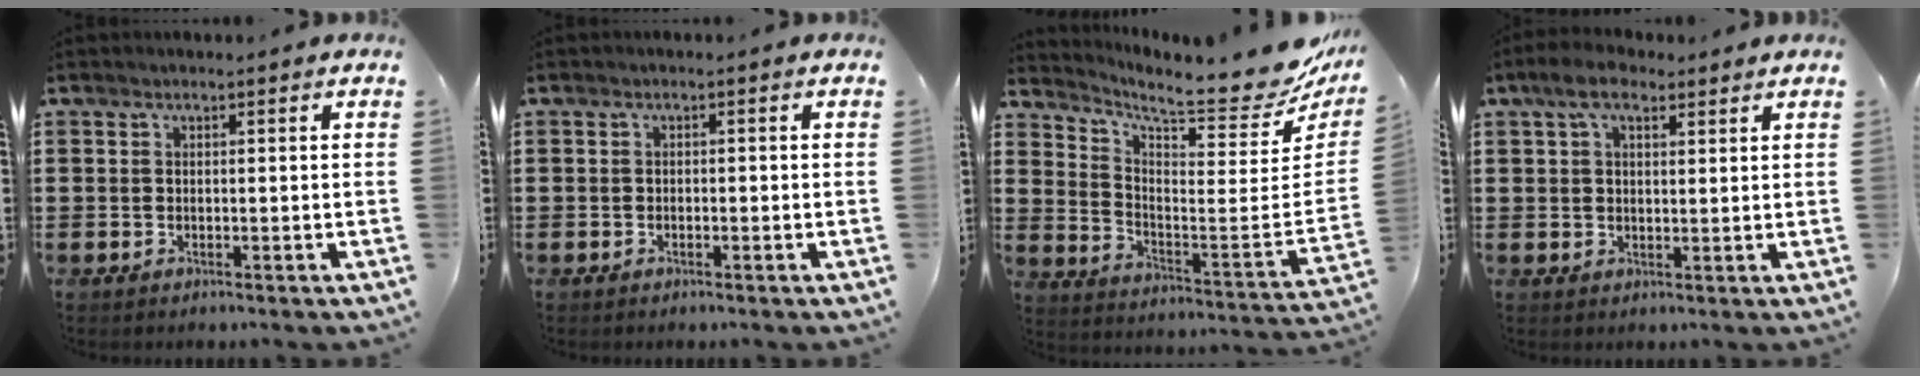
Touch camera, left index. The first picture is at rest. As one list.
[{"total": 0.6, "force": [-0.4, 0.2, 0.3], "torque": [-0.009, -0.002, -0.008]}, {"total": 8.5, "force": [7.7, 0.1, 3.7], "torque": [-0.077, -0.077, 0.120]}, {"total": 5.5, "force": [3.5, 2.6, 3.3], "torque": [-0.076, 0.011, 0.063]}]